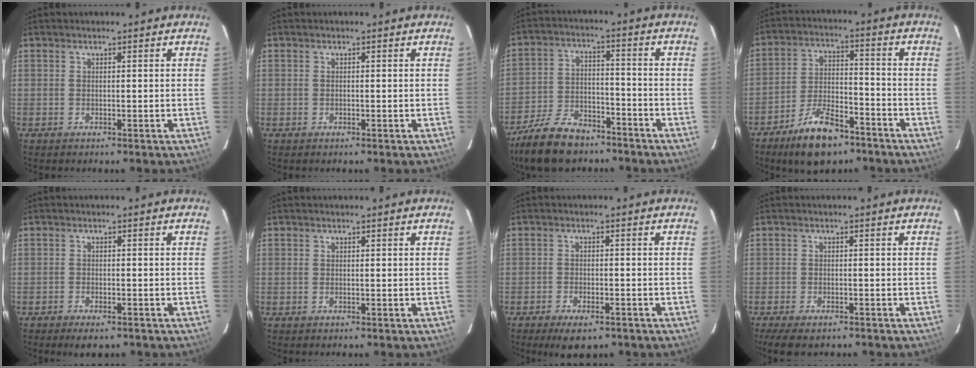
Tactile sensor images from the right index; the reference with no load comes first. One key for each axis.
{"total": 0.0}
{"total": 14.8, "fx": -11.4, "fy": 6.8, "fz": 6.7, "tx": -0.159, "ty": -0.003, "tz": -0.193}
{"total": 12.3, "fx": -8.8, "fy": 5.0, "fz": 7.0, "tx": -0.144, "ty": 0.004, "tz": -0.146}
{"total": 4.2, "fx": -3.2, "fy": 1.6, "fz": 2.3, "tx": -0.054, "ty": -0.009, "tz": -0.050}
{"total": 0.0}
{"total": 6.5, "fx": -4.6, "fy": 2.6, "fz": 3.7, "tx": -0.084, "ty": -0.011, "tz": -0.069}
{"total": 7.3, "fx": -5.7, "fy": 2.5, "fz": 3.8, "tx": -0.094, "ty": -0.028, "tz": -0.096}